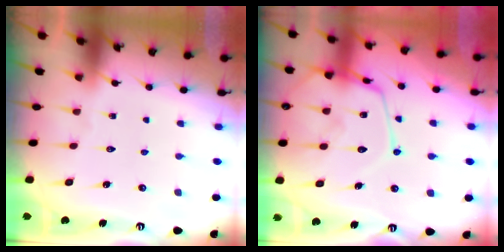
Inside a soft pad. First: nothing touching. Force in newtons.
{"total": 16.3, "press": 16.2, "slide": 1.5}